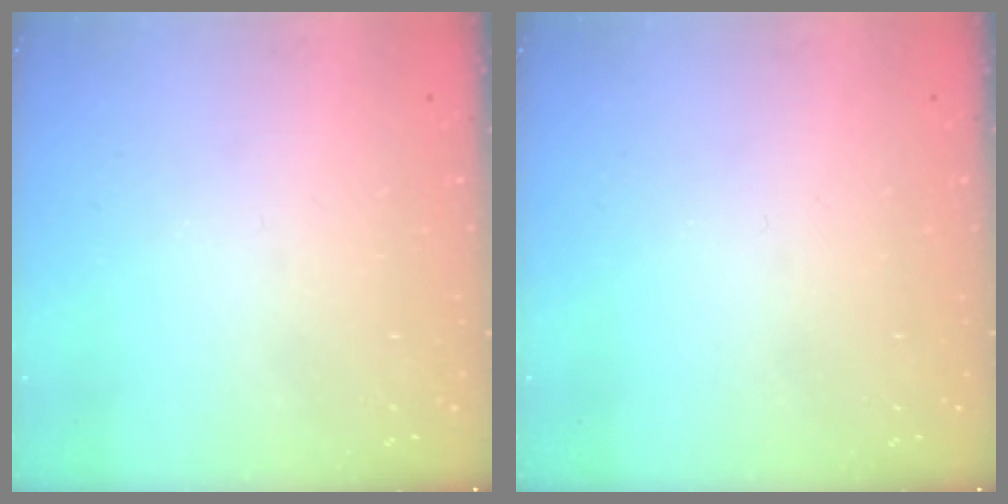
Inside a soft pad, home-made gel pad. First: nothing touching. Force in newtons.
{"total": 0.0}